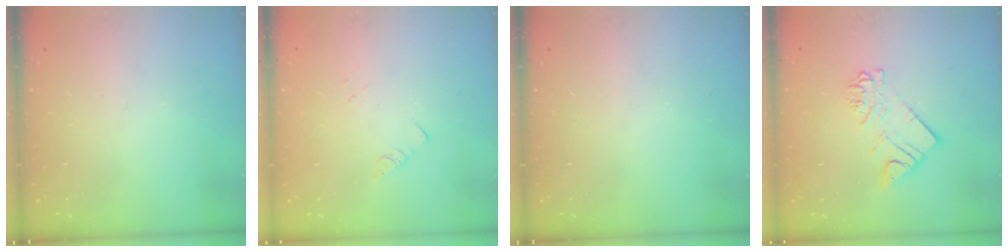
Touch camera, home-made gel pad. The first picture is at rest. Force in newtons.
{"total": 1.3, "press": 1.2, "slide": 0.1}
{"total": 0.0}
{"total": 8.0, "press": 8.0, "slide": 0.4}